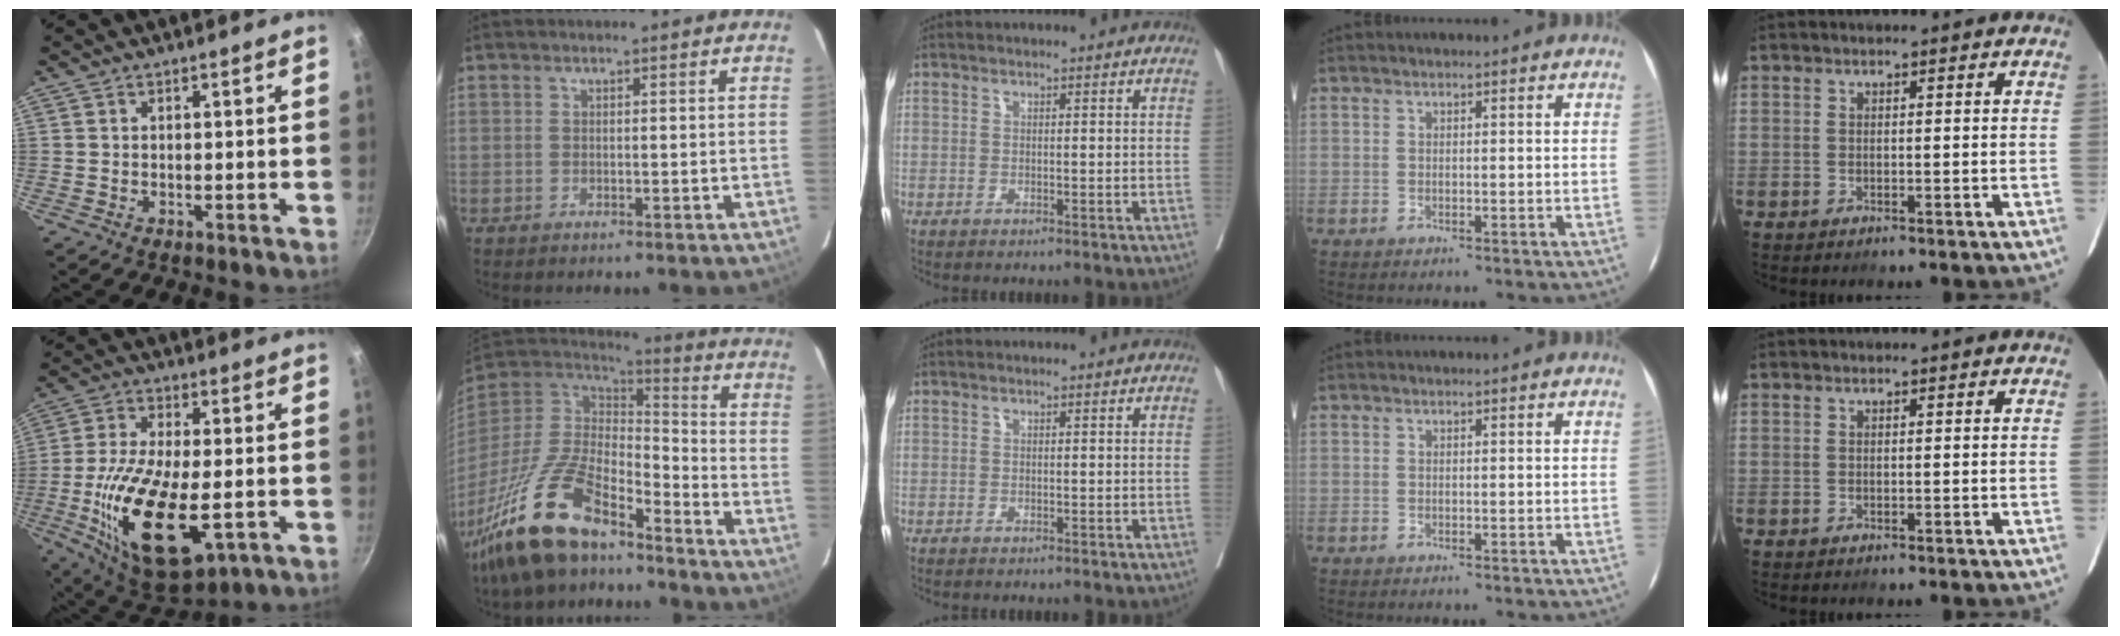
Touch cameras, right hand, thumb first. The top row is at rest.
{"thumb": {"total": 21.5, "force": [-5.3, 9.7, 18.5], "torque": [-0.355, -0.009, -0.073]}, "index": {"total": 19.6, "force": [-14.2, 6.2, 12.0], "torque": [-0.260, -0.016, -0.268]}}